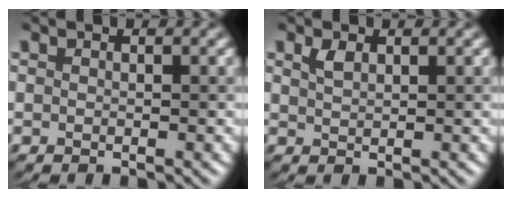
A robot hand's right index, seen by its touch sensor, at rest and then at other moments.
{"total": 1.3, "force": [0.9, 0.5, 0.9], "torque": [-0.022, 0.003, 0.019]}